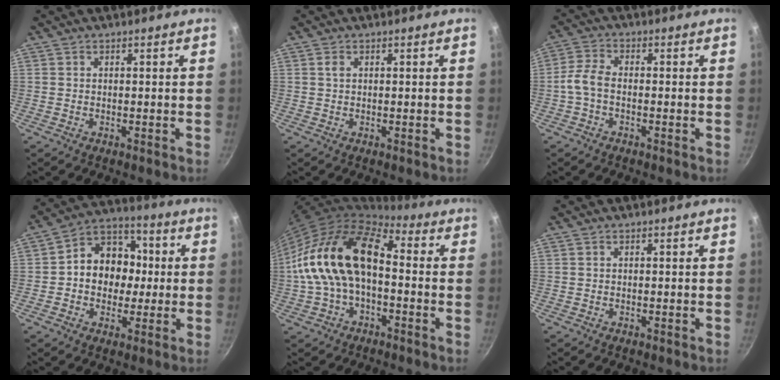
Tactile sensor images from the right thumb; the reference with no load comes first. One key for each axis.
{"total": 1.1, "fx": 0.4, "fy": 0.7, "fz": 0.7, "tx": -0.011, "ty": -0.001, "tz": 0.005}
{"total": 4.4, "fx": -1.3, "fy": 2.5, "fz": 3.4, "tx": -0.080, "ty": 0.019, "tz": -0.039}
{"total": 13.1, "fx": 0.1, "fy": 10.8, "fz": 7.4, "tx": -0.065, "ty": 0.026, "tz": -0.016}
{"total": 18.2, "fx": -0.7, "fy": 10.9, "fz": 14.6, "tx": -0.254, "ty": 0.045, "tz": -0.023}
{"total": 0.0}